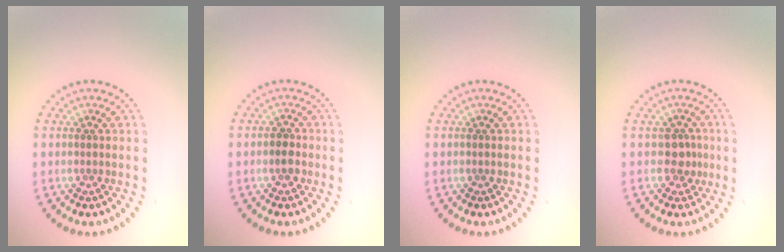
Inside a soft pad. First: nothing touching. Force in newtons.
{"total": 1.3, "press": 1.3, "slide": 0.4}
{"total": 0.0}
{"total": 1.8, "press": 1.5, "slide": 1.1}